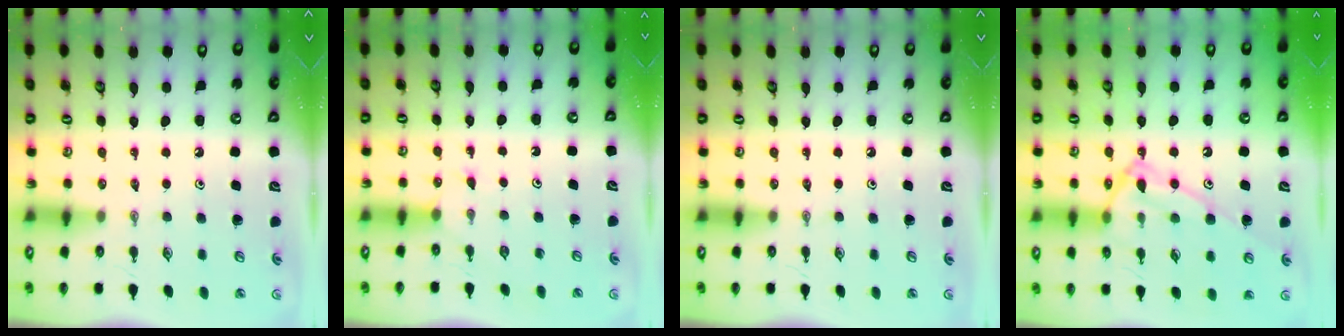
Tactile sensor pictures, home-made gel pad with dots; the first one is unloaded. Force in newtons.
{"total": 3.5, "press": 3.5, "slide": 0.4}
{"total": 0.0}
{"total": 15.1, "press": 15.0, "slide": 1.1}